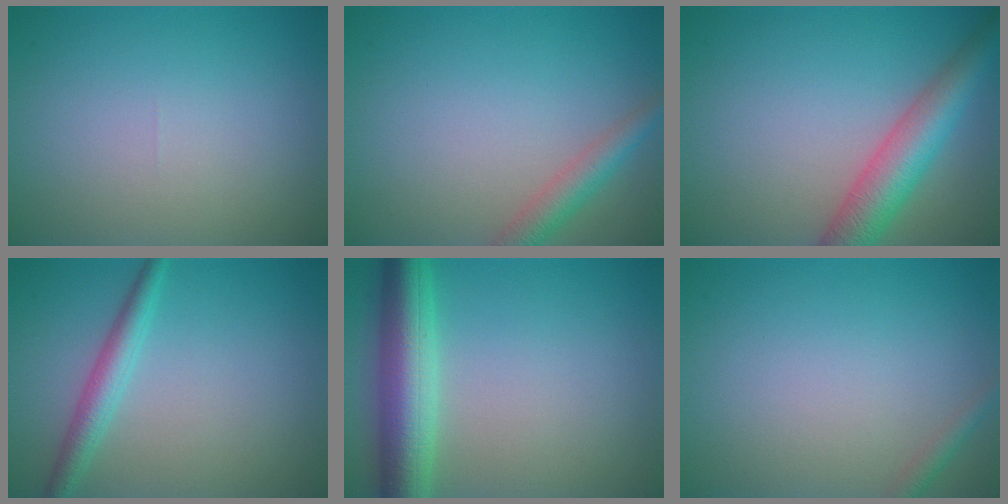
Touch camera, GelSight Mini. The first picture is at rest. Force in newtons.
{"total": 2.7, "press": 2.7, "slide": 0.1}
{"total": 5.6, "press": 5.6, "slide": 0.2}
{"total": 2.6, "press": 2.6, "slide": 0.1}
{"total": 6.6, "press": 6.6, "slide": 0.1}
{"total": 1.2, "press": 1.2, "slide": 0.1}